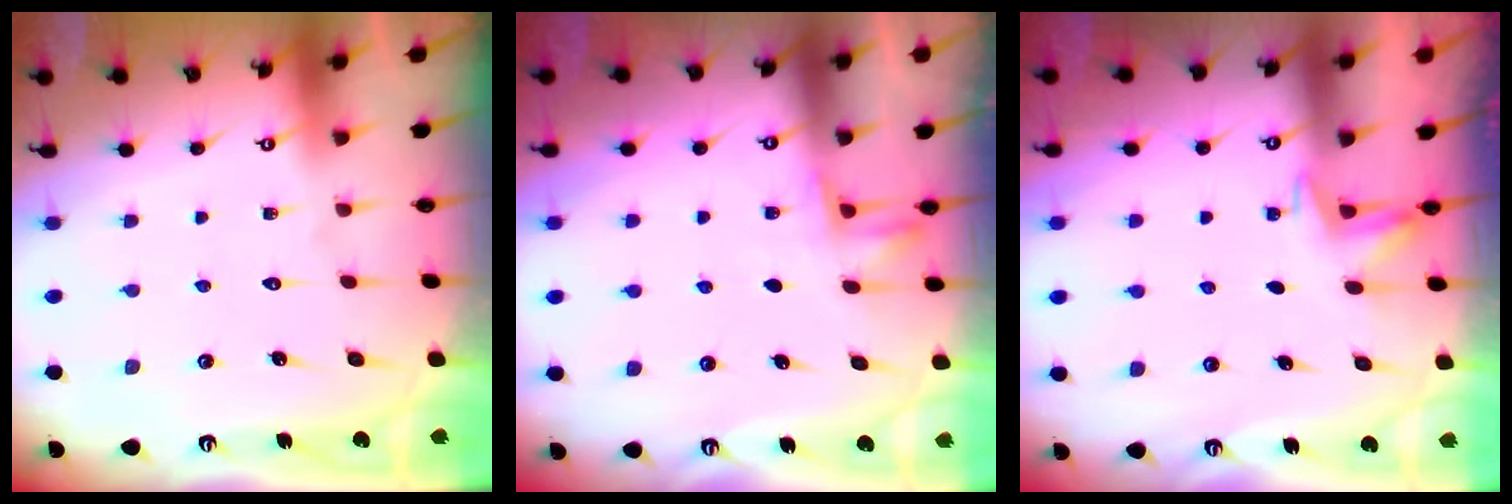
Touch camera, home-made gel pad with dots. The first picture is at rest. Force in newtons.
{"total": 4.9, "press": 4.7, "slide": 1.3}
{"total": 2.4, "press": 2.1, "slide": 1.2}